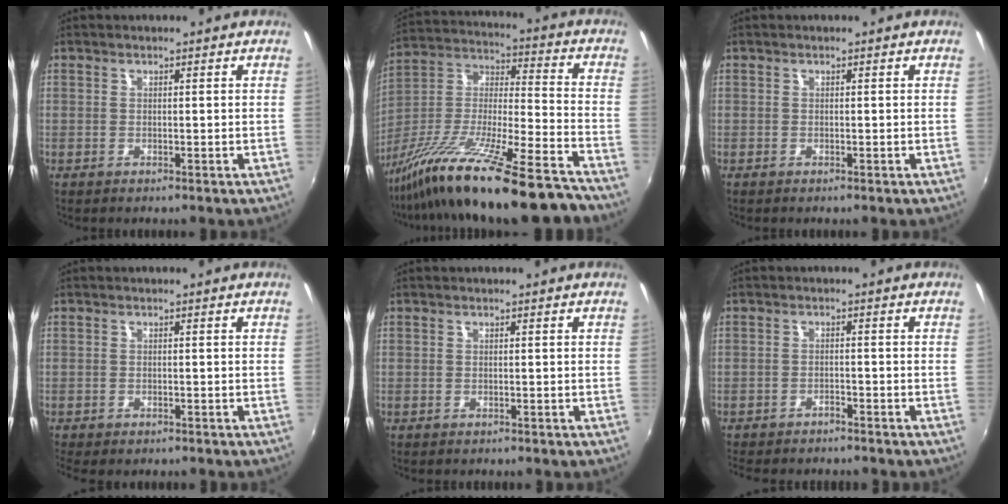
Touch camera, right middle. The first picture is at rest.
{"total": 24.4, "force": [-18.8, 2.3, 15.3], "torque": [-0.267, -0.043, -0.312]}
{"total": 0.0}
{"total": 1.9, "force": [-1.3, 0.8, 1.1], "torque": [-0.023, -0.015, -0.019]}
{"total": 0.7, "force": [0.6, -0.1, -0.2], "torque": [0.007, -0.001, 0.009]}
{"total": 3.9, "force": [-3.5, 1.0, 1.3], "torque": [-0.039, -0.013, -0.057]}